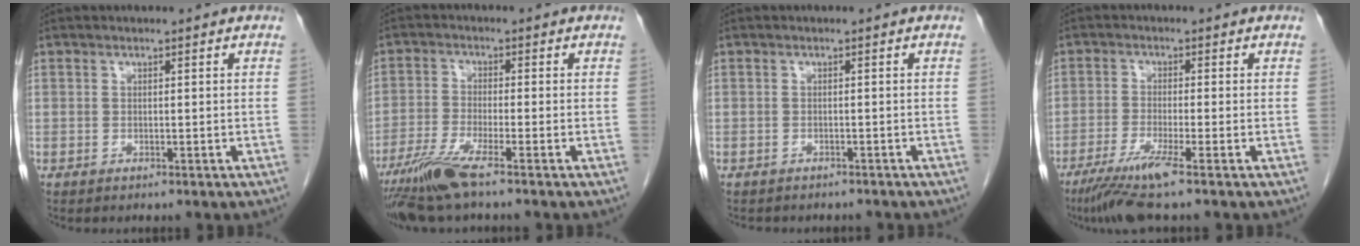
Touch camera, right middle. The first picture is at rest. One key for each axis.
{"total": 6.9, "fx": -4.8, "fy": -0.4, "fz": 4.8, "tx": -0.101, "ty": -0.022, "tz": -0.097}
{"total": 4.8, "fx": -4.2, "fy": 1.9, "fz": 1.3, "tx": -0.018, "ty": 0.001, "tz": -0.048}
{"total": 6.6, "fx": -4.4, "fy": -0.7, "fz": 4.9, "tx": -0.092, "ty": -0.021, "tz": -0.085}